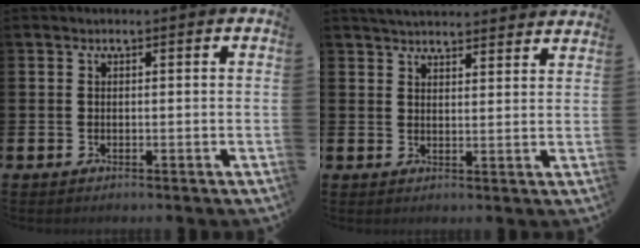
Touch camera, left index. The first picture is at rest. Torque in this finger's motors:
{"motor_torque": [1.01, -1.13, 0.46, 0.08]}